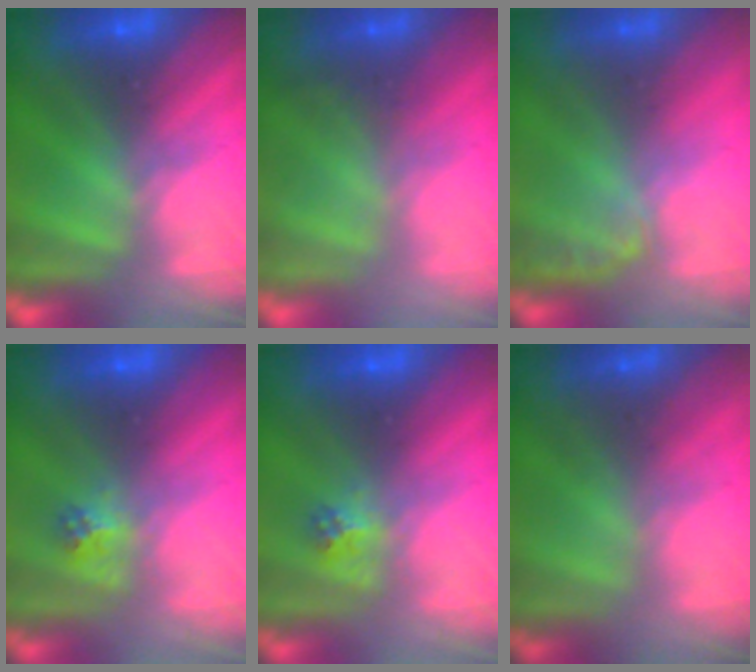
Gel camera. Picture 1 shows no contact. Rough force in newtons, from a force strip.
{"total": 2.3}
{"total": 1.1}
{"total": 2.1}
{"total": 2.1}
{"total": 1.8}